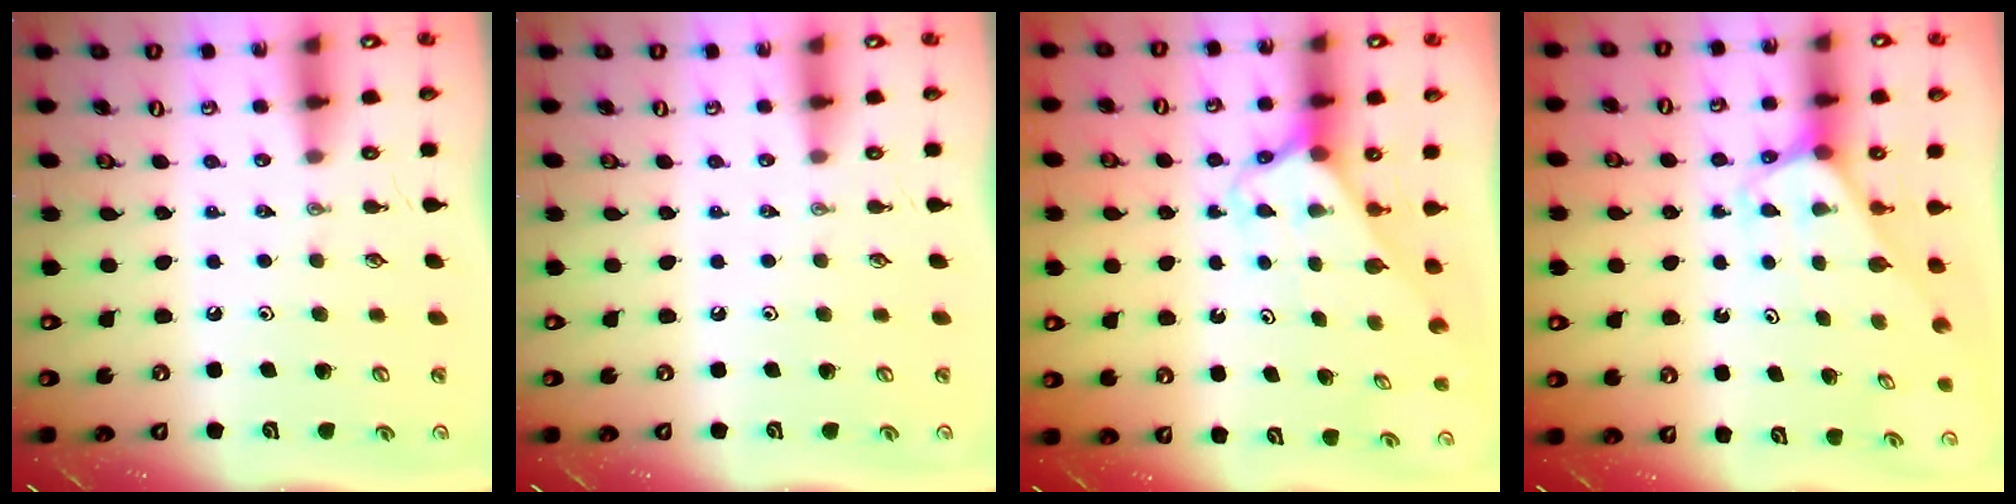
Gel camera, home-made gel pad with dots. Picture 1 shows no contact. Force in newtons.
{"total": 0.0}
{"total": 2.5, "press": 2.5, "slide": 0.2}
{"total": 2.4, "press": 2.4, "slide": 0.2}